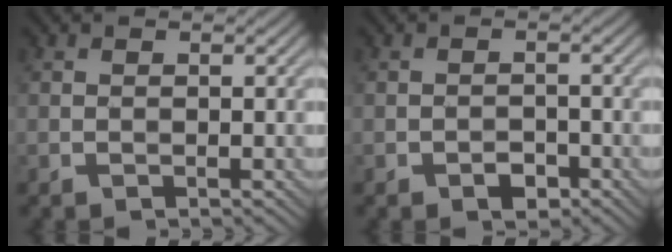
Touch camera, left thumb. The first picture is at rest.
{"total": 1.3, "force": [-1.1, 0.6, 0.4], "torque": [0.000, 0.004, -0.020]}